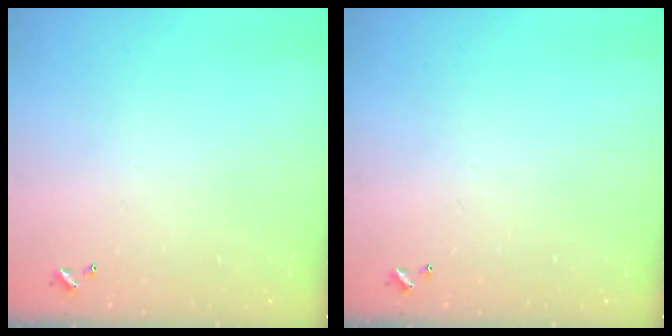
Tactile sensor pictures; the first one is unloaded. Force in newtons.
{"total": 0.0}